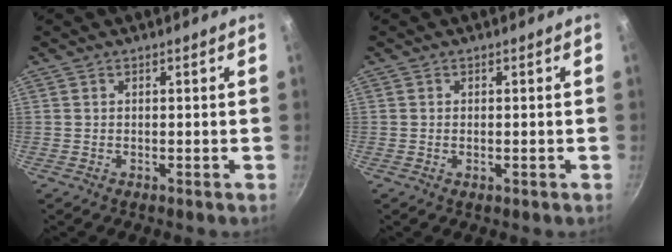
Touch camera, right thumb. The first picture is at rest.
{"total": 0.9, "force": [-0.3, 0.4, 0.8], "torque": [-0.016, 0.002, -0.002]}